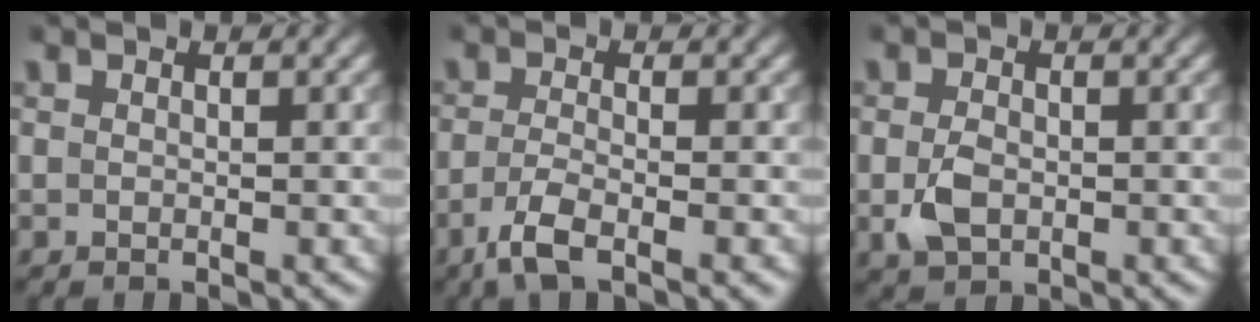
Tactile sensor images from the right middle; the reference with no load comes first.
{"total": 3.9, "force": [-2.1, 1.1, 3.1], "torque": [-0.059, -0.009, -0.048]}
{"total": 2.7, "force": [-0.5, 1.8, 1.9], "torque": [-0.040, -0.004, -0.008]}